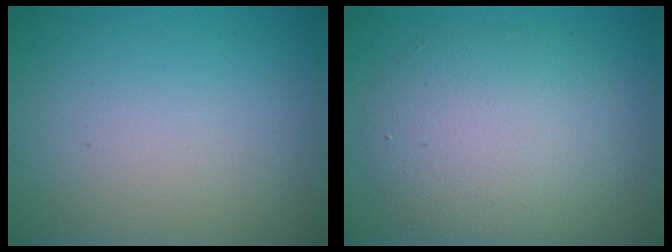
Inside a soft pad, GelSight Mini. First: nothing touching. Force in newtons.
{"total": 6.1, "press": 6.1, "slide": 0.1}